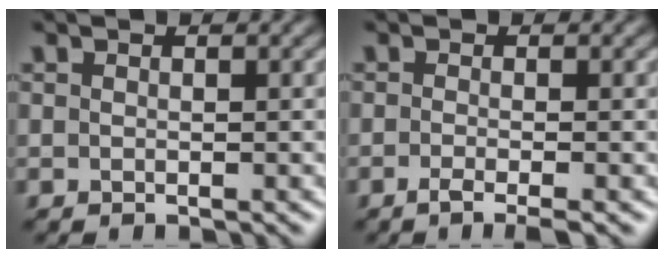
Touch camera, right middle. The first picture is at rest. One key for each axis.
{"total": 2.2, "fx": -1.1, "fy": 0.5, "fz": 1.8, "tx": -0.028, "ty": -0.006, "tz": -0.027}